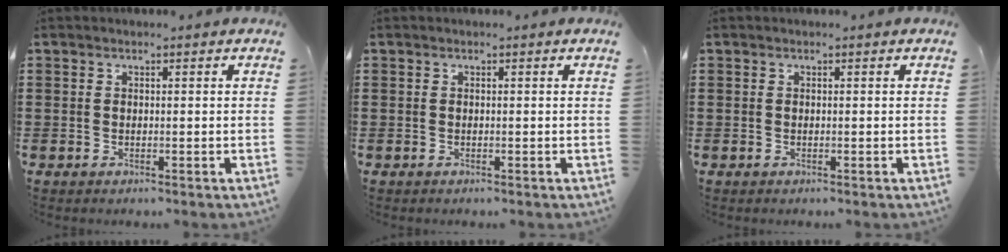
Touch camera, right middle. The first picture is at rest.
{"total": 0.0}
{"total": 0.0}